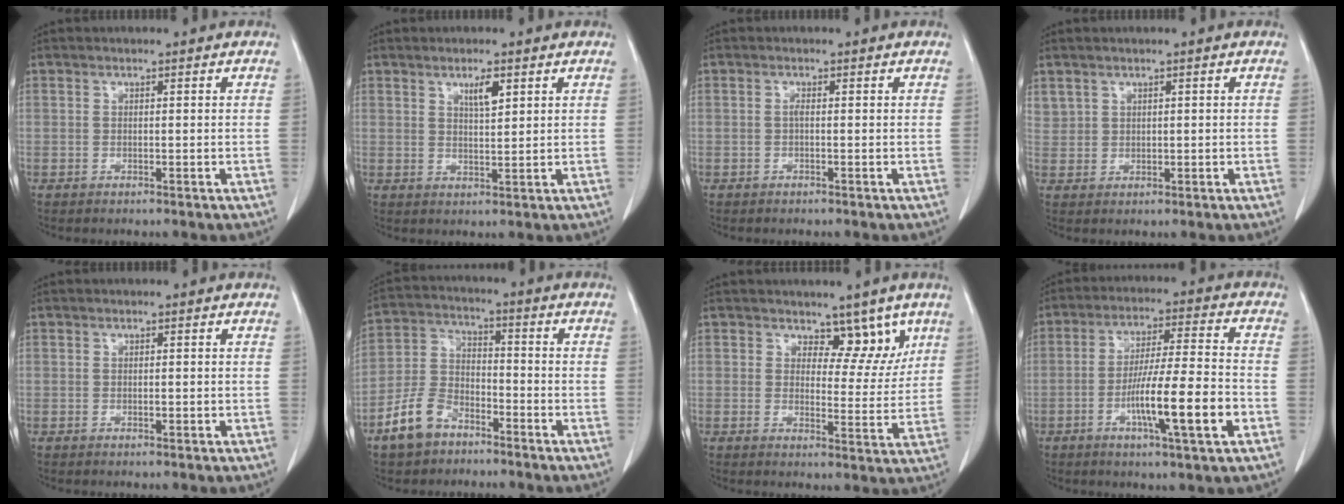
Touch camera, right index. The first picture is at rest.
{"total": 3.2, "force": [1.7, 0.6, 2.6], "torque": [-0.044, -0.003, 0.031]}
{"total": 0.6, "force": [-0.2, 0.1, 0.6], "torque": [-0.011, 0.002, -0.005]}
{"total": 1.5, "force": [1.0, 1.1, 0.5], "torque": [-0.012, 0.010, 0.028]}
{"total": 0.7, "force": [-0.2, 0.3, 0.6], "torque": [-0.012, 0.000, -0.001]}
{"total": 8.7, "force": [-5.9, 4.9, 4.1], "torque": [-0.103, 0.009, -0.116]}
{"total": 5.6, "force": [3.7, 3.2, 2.6], "torque": [-0.009, -0.008, 0.051]}
{"total": 12.9, "force": [-4.4, 0.4, 12.2], "torque": [-0.208, -0.005, -0.075]}